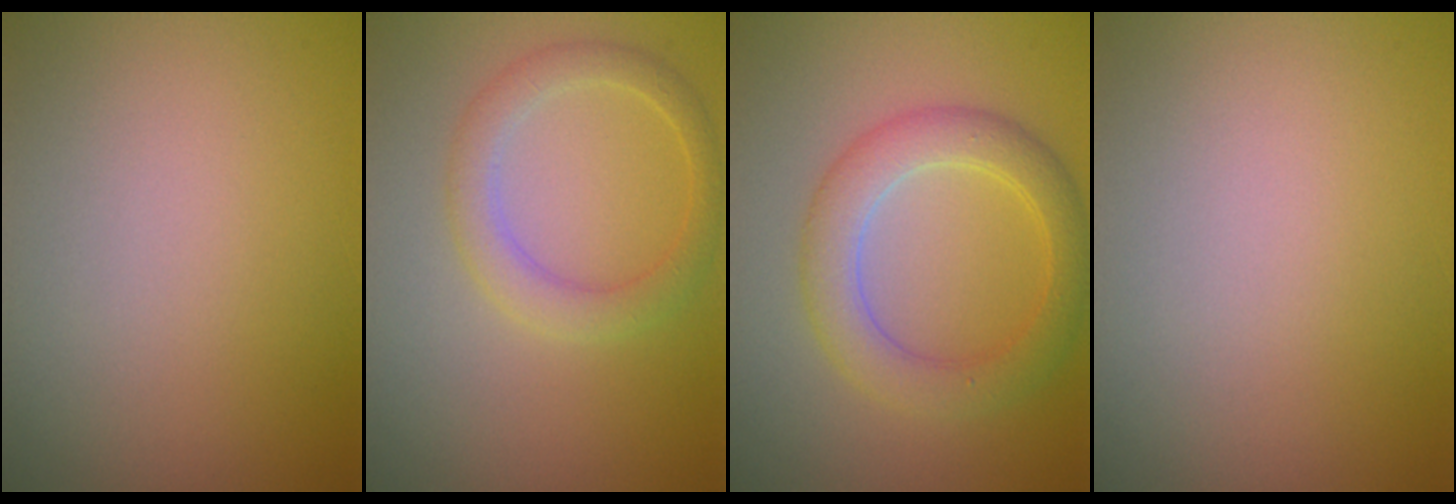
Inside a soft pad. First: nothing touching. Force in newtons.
{"total": 2.7, "press": 2.7, "slide": 0.1}
{"total": 4.3, "press": 4.3, "slide": 0.1}
{"total": 0.0}